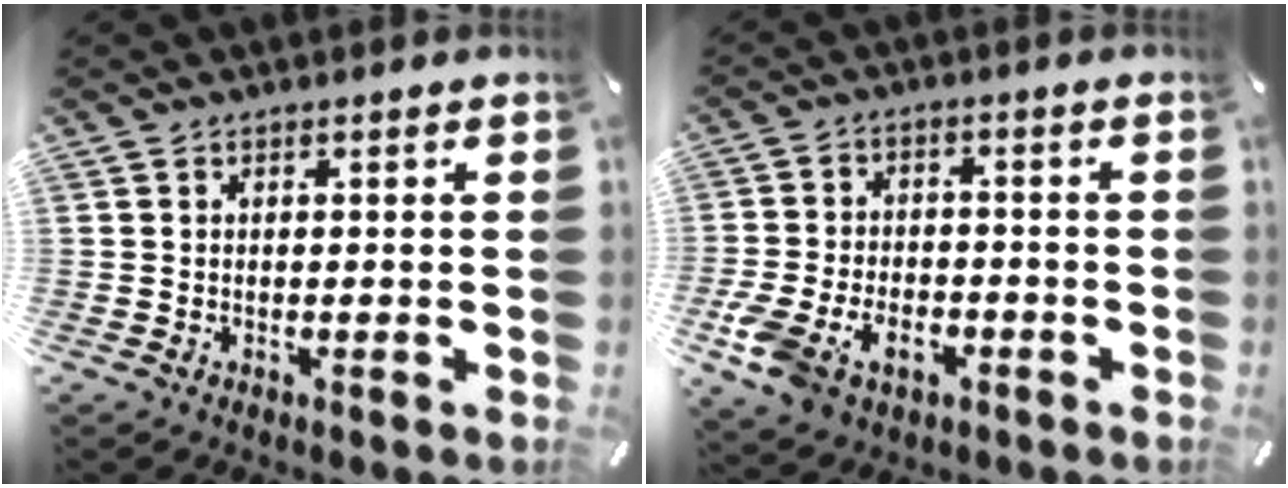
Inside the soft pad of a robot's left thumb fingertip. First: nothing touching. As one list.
[{"total": 9.8, "force": [-4.4, 6.7, 5.6], "torque": [-0.130, 0.015, -0.080]}]